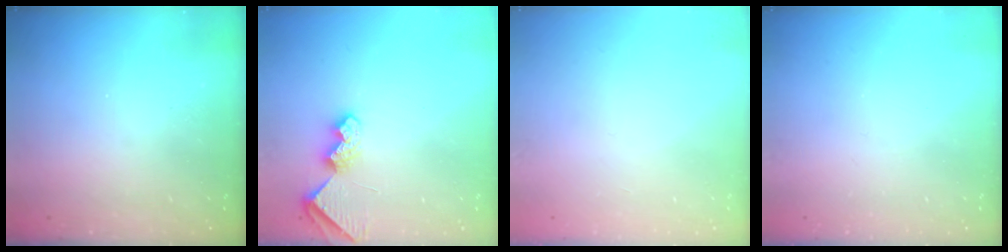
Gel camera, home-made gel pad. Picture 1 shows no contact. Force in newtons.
{"total": 6.9, "press": 6.9, "slide": 0.6}
{"total": 0.0}
{"total": 0.0}